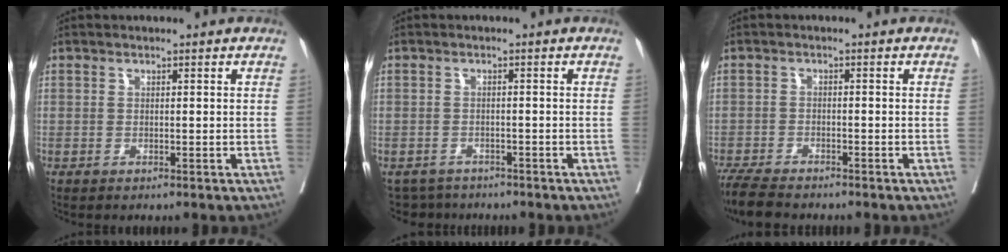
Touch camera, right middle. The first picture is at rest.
{"total": 4.4, "force": [-4.0, 1.8, -0.4], "torque": [0.011, -0.001, -0.060]}
{"total": 6.3, "force": [-5.6, 1.0, 2.7], "torque": [-0.047, -0.017, -0.097]}